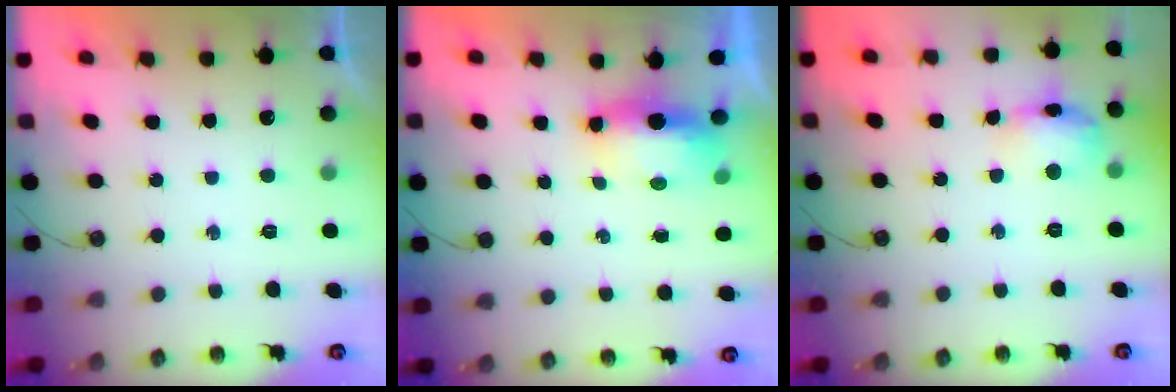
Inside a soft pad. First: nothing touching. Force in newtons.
{"total": 7.0, "press": 6.6, "slide": 2.2}
{"total": 11.8, "press": 11.8, "slide": 0.9}